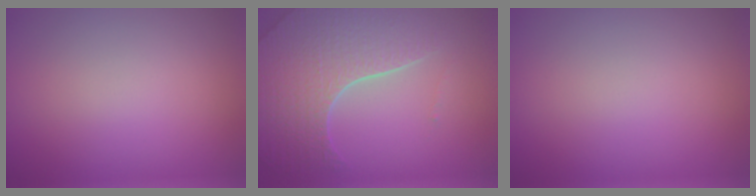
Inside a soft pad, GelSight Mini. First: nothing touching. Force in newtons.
{"total": 7.6, "press": 5.6, "slide": 5.1}
{"total": 0.0}